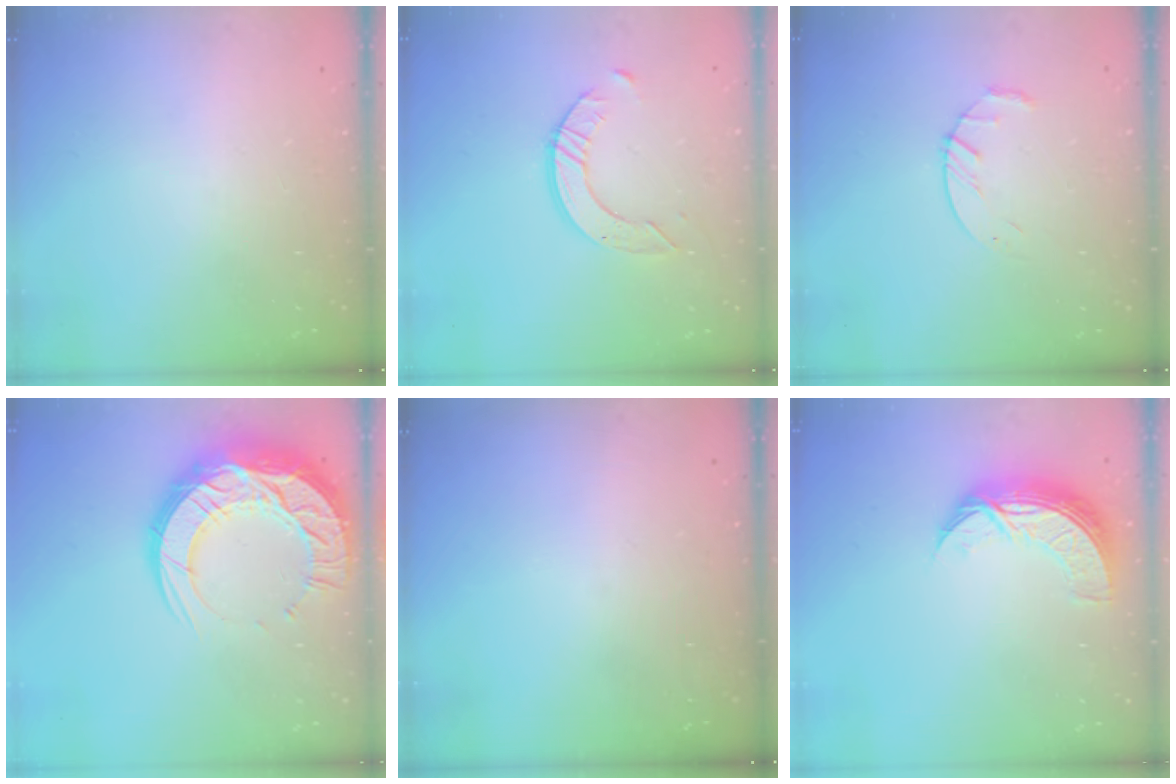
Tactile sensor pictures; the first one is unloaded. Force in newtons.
{"total": 6.5, "press": 6.5, "slide": 0.6}
{"total": 4.3, "press": 4.2, "slide": 0.6}
{"total": 22.3, "press": 22.2, "slide": 1.9}
{"total": 0.0}
{"total": 8.8, "press": 8.7, "slide": 1.0}